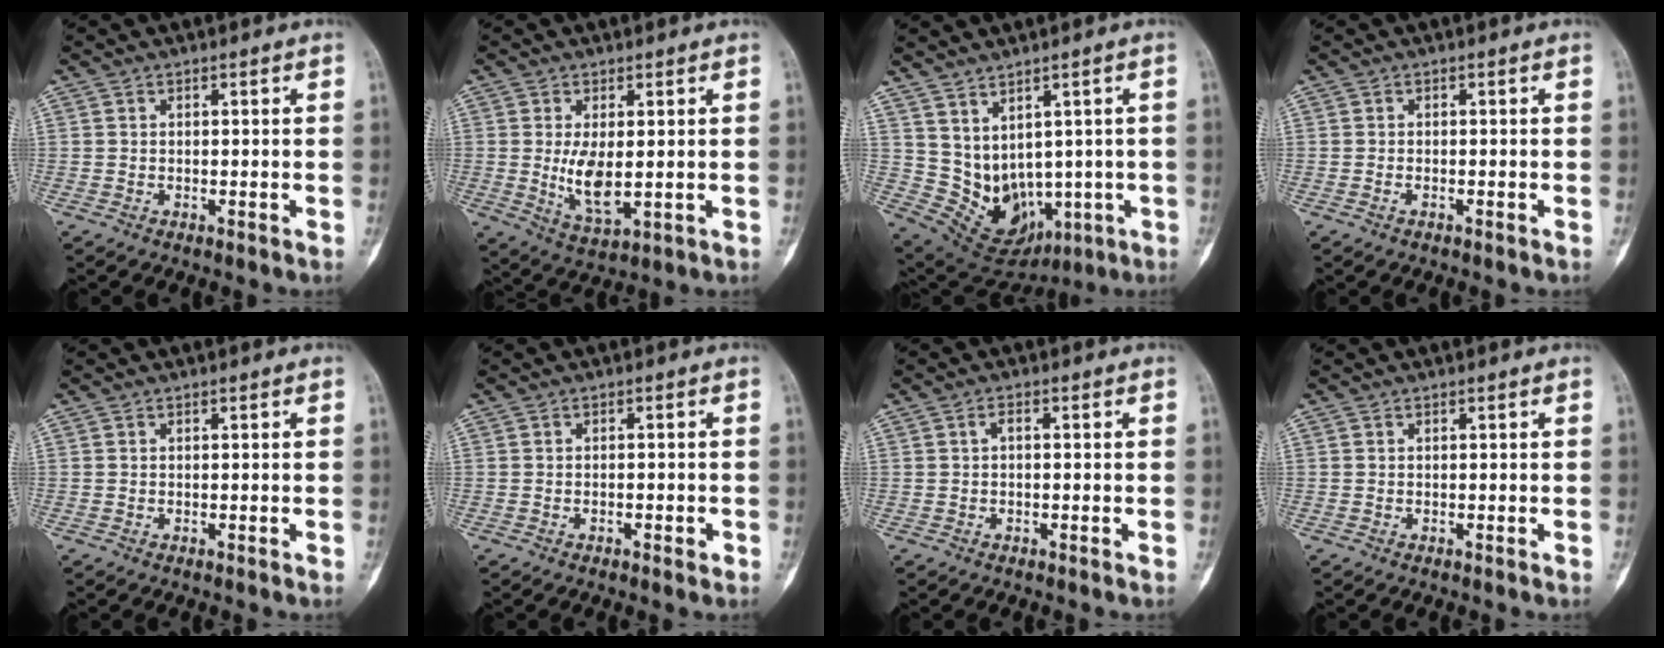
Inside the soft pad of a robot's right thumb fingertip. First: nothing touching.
{"total": 7.2, "force": [0.1, 3.2, 6.4], "torque": [-0.116, -0.019, 0.015]}
{"total": 10.8, "force": [1.1, 8.6, 6.4], "torque": [-0.083, 0.001, 0.063]}
{"total": 0.7, "force": [-0.4, 0.3, 0.5], "torque": [-0.015, 0.005, -0.006]}
{"total": 0.0}
{"total": 1.8, "force": [-0.9, 0.7, 1.5], "torque": [-0.026, 0.007, -0.011]}
{"total": 1.2, "force": [0.1, 0.6, 1.0], "torque": [-0.018, 0.005, -0.002]}
{"total": 0.0}